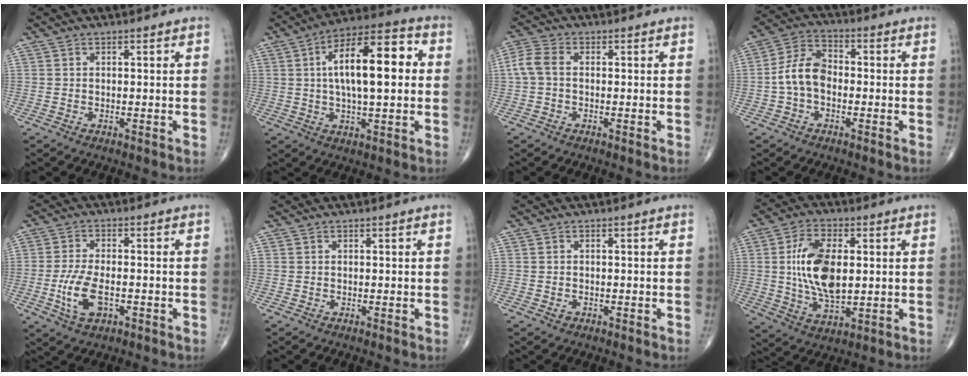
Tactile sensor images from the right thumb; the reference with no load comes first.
{"total": 17.1, "force": [2.3, 6.6, 15.6], "torque": [-0.237, 0.024, 0.030]}
{"total": 4.5, "force": [-0.1, 2.9, 3.5], "torque": [-0.086, 0.013, -0.010]}
{"total": 8.0, "force": [-1.3, 5.3, 5.9], "torque": [-0.106, 0.029, -0.038]}
{"total": 7.6, "force": [-2.2, 3.7, 6.3], "torque": [-0.134, 0.005, -0.037]}
{"total": 0.0}
{"total": 0.9, "force": [-0.4, 0.7, 0.3], "torque": [-0.005, 0.003, -0.006]}
{"total": 13.4, "force": [1.4, 7.1, 11.4], "torque": [-0.208, -0.007, 0.031]}